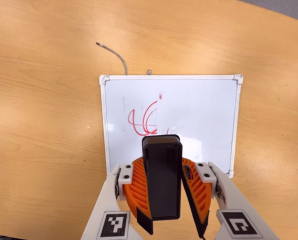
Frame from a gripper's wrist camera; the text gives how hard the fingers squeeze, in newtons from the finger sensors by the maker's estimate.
{"total": 9.5, "left": 10.4, "right": 8.7}